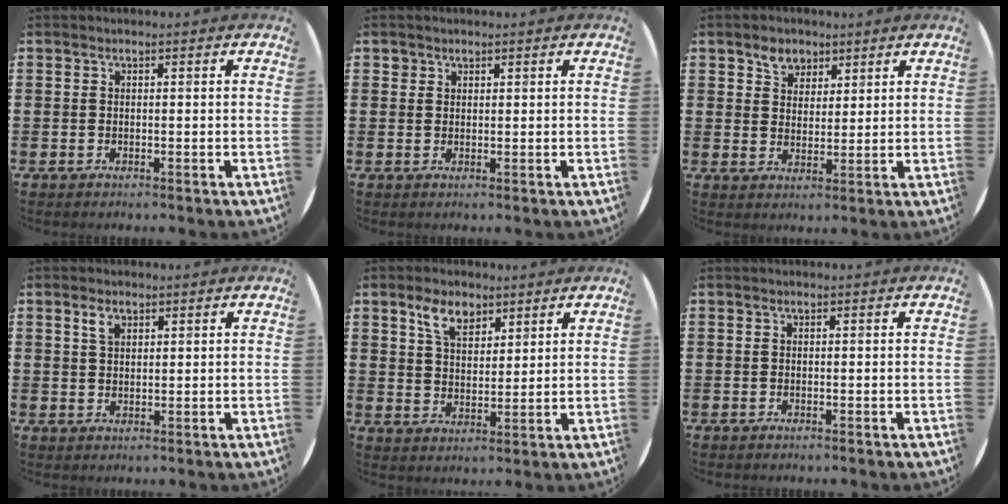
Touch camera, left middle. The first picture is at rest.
{"total": 1.1, "force": [0.9, 0.6, -0.1], "torque": [0.009, -0.001, 0.017]}
{"total": 3.6, "force": [2.7, 2.3, 0.6], "torque": [-0.011, 0.004, 0.050]}
{"total": 2.2, "force": [1.5, 1.2, 1.0], "torque": [-0.016, 0.002, 0.025]}
{"total": 5.2, "force": [3.6, 2.8, 2.5], "torque": [-0.044, 0.000, 0.065]}
{"total": 0.0}